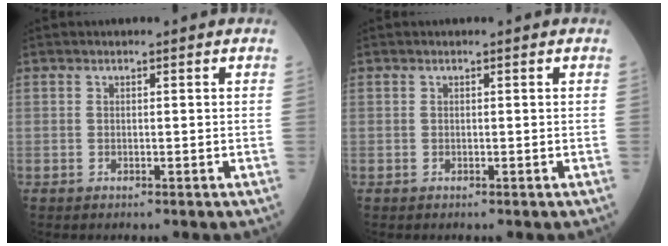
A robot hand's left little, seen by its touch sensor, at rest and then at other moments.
{"total": 0.0}